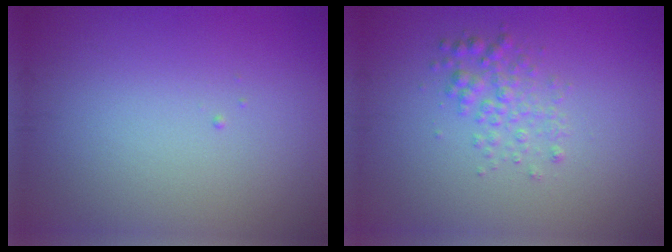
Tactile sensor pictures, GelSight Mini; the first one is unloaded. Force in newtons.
{"total": 2.2, "press": 2.2, "slide": 0.0}